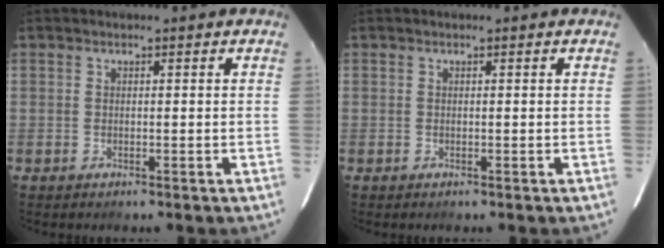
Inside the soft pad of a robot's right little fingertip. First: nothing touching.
{"total": 0.0}